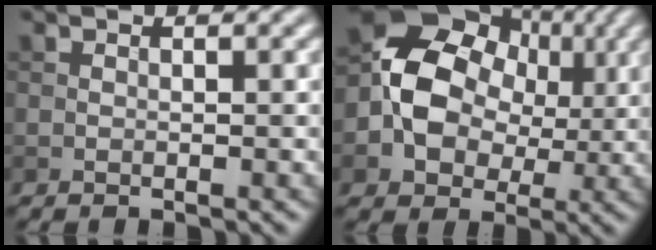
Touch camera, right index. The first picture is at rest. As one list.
[{"total": 9.3, "force": [-0.1, 7.4, 5.7], "torque": [-0.094, 0.008, -0.021]}]